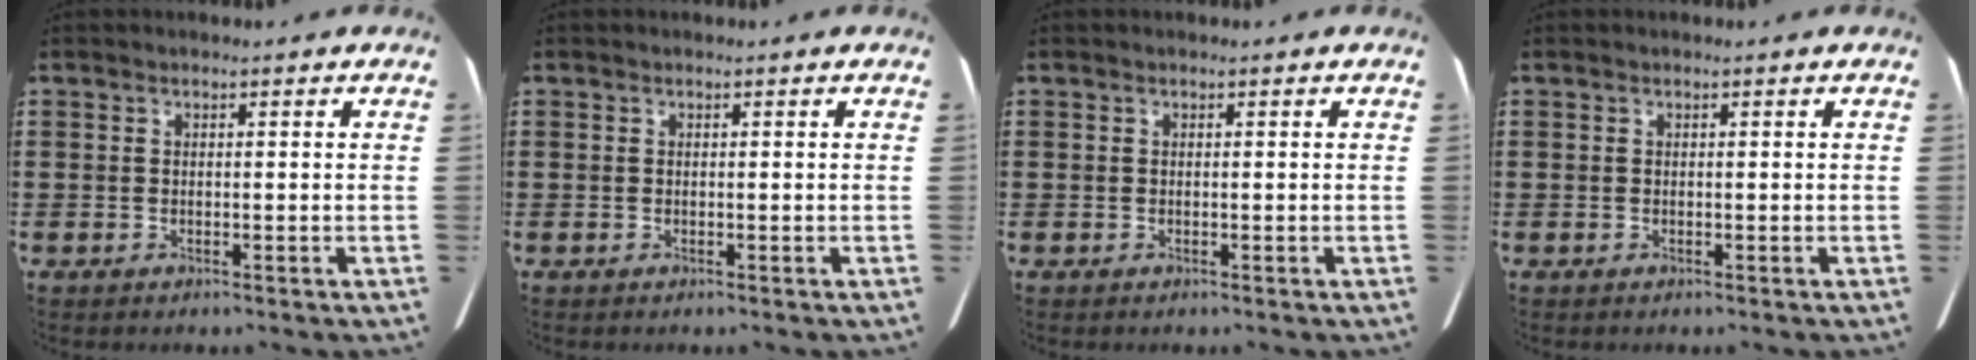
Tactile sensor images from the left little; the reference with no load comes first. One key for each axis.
{"total": 0.0}
{"total": 0.0}
{"total": 0.0}